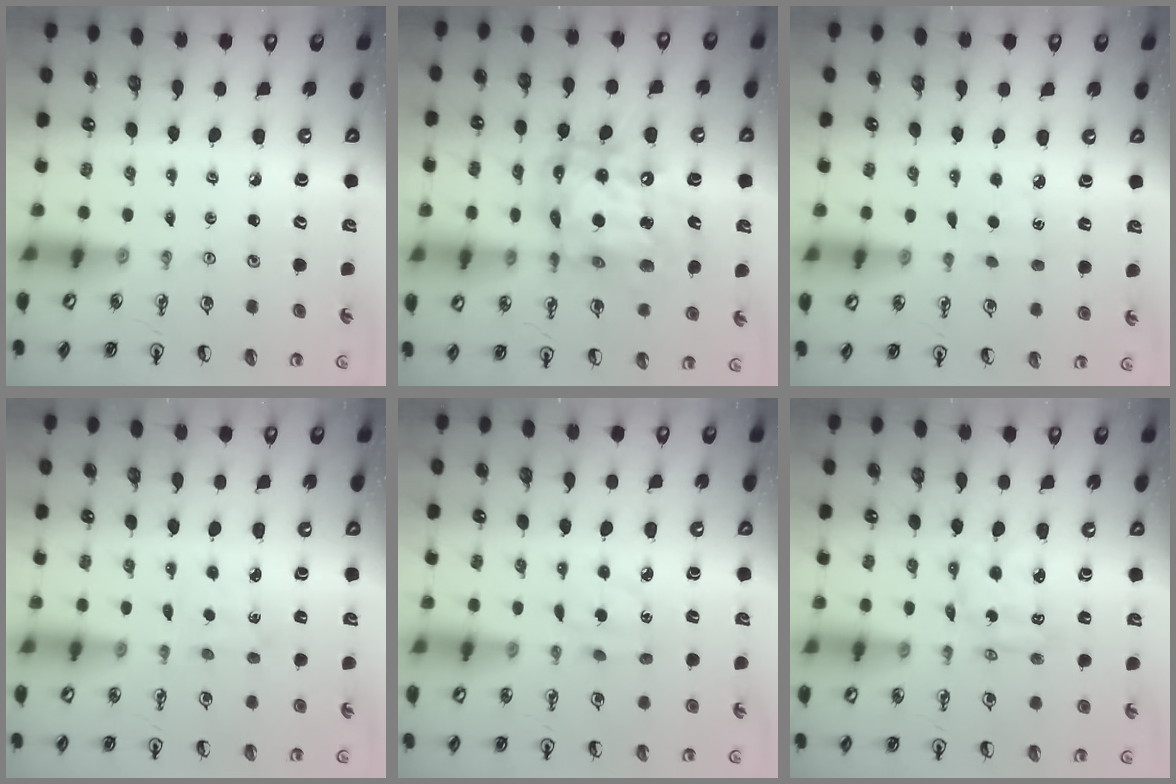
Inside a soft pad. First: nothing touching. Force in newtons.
{"total": 17.7, "press": 17.5, "slide": 2.3}
{"total": 2.9, "press": 2.9, "slide": 0.3}
{"total": 2.7, "press": 2.7, "slide": 0.4}
{"total": 3.9, "press": 3.9, "slide": 0.6}
{"total": 3.5, "press": 3.5, "slide": 0.1}